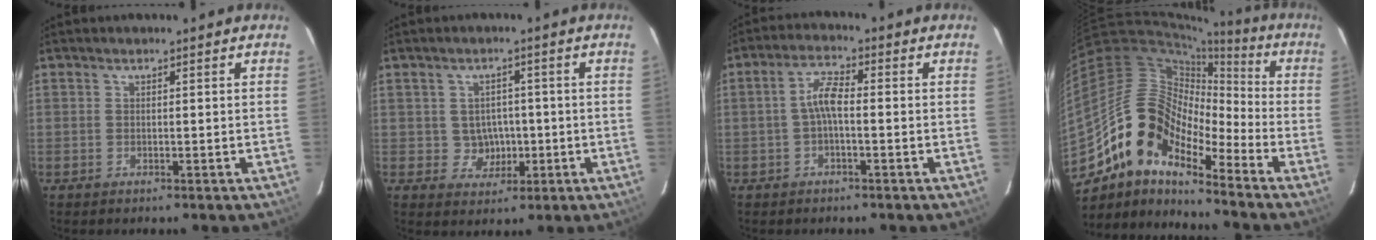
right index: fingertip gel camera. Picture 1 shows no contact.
{"total": 4.4, "force": [-0.5, 4.3, 0.9], "torque": [-0.025, 0.017, 0.006]}
{"total": 4.1, "force": [-0.8, 1.1, 3.8], "torque": [-0.081, 0.014, -0.018]}
{"total": 14.7, "force": [-10.2, 6.4, 8.4], "torque": [-0.137, 0.012, -0.212]}